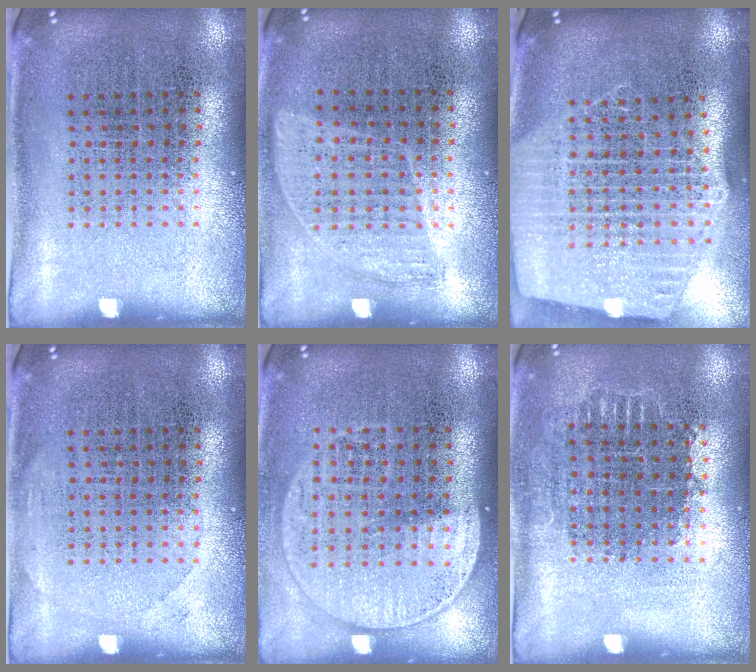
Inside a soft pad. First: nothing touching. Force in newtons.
{"total": 0.9, "press": 0.8, "slide": 0.4}
{"total": 2.6, "press": 2.2, "slide": 1.4}
{"total": 0.7, "press": 0.6, "slide": 0.1}
{"total": 1.5, "press": 1.4, "slide": 0.6}
{"total": 0.7, "press": 0.7, "slide": 0.1}